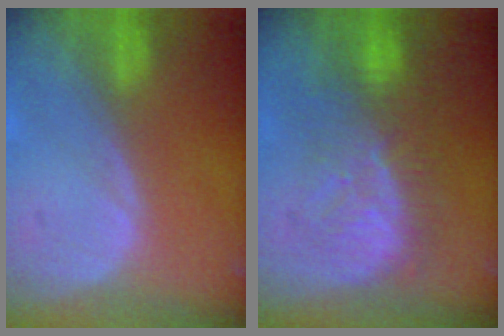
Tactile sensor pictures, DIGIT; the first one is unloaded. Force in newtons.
{"total": 8.4, "press": 8.2, "slide": 2.0}